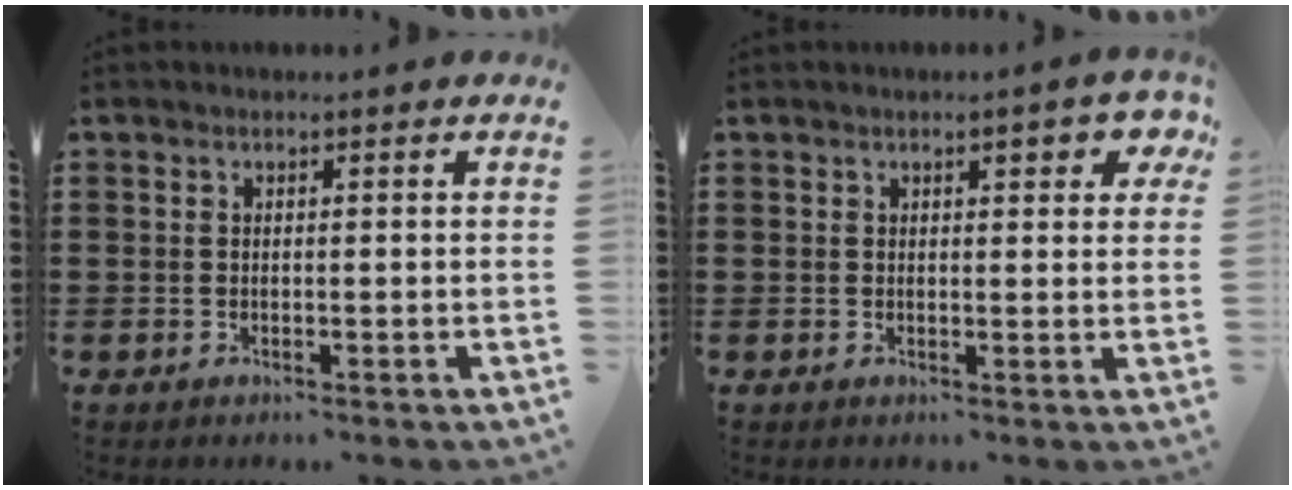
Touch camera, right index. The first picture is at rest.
{"total": 3.2, "force": [1.8, 1.0, 2.5], "torque": [-0.029, -0.001, 0.024]}